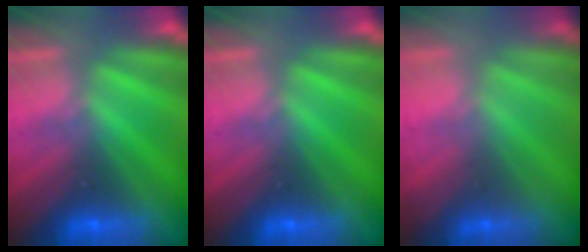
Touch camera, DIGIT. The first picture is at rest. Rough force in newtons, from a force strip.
{"total": 0.0}
{"total": 2.2}